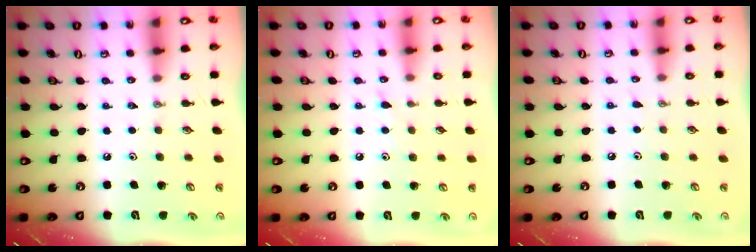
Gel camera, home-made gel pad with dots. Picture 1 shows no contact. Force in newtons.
{"total": 6.7, "press": 6.6, "slide": 0.7}
{"total": 2.7, "press": 2.6, "slide": 0.3}